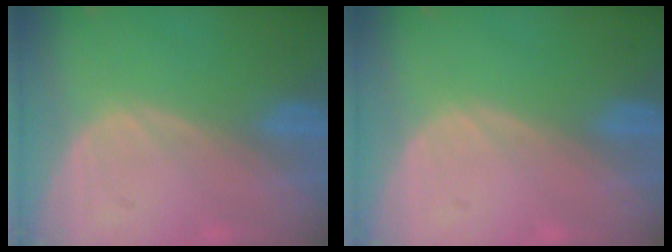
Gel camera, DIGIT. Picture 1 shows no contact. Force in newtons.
{"total": 0.0}